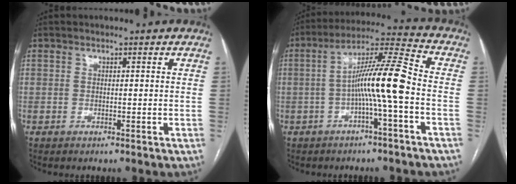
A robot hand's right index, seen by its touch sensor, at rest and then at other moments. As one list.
[{"total": 10.8, "force": [-2.1, -0.5, 10.5], "torque": [-0.184, 0.023, -0.042]}]